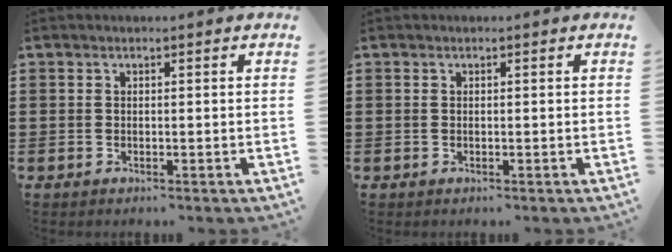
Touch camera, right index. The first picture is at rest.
{"total": 0.0}